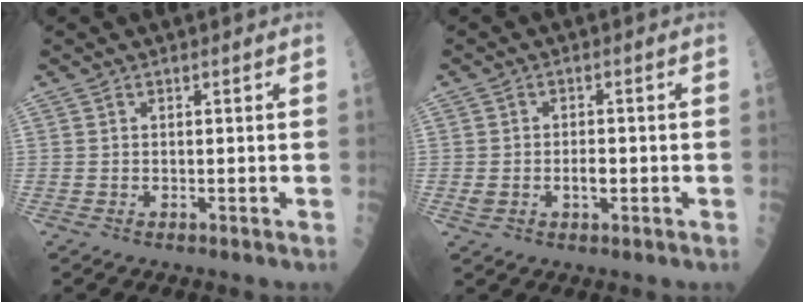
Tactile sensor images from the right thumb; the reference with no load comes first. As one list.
[{"total": 3.8, "force": [-0.6, 2.2, 3.0], "torque": [-0.049, 0.009, -0.005]}]